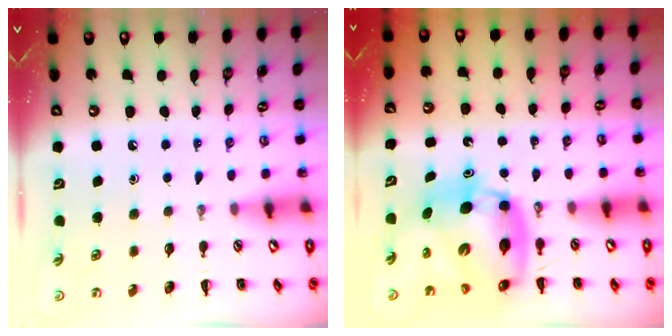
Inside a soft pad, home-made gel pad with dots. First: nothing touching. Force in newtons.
{"total": 11.8, "press": 11.4, "slide": 3.1}